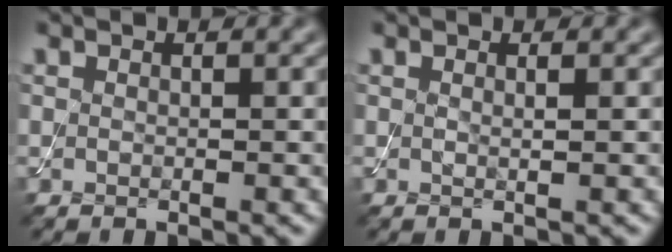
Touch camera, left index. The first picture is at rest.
{"total": 0.8, "force": [0.2, 0.3, 0.7], "torque": [-0.006, 0.001, 0.000]}